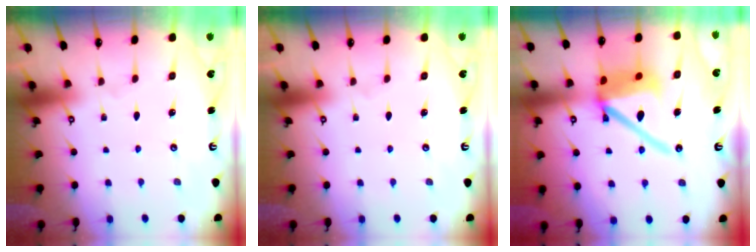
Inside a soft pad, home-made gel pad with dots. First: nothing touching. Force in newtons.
{"total": 0.0}
{"total": 14.9, "press": 14.7, "slide": 2.4}